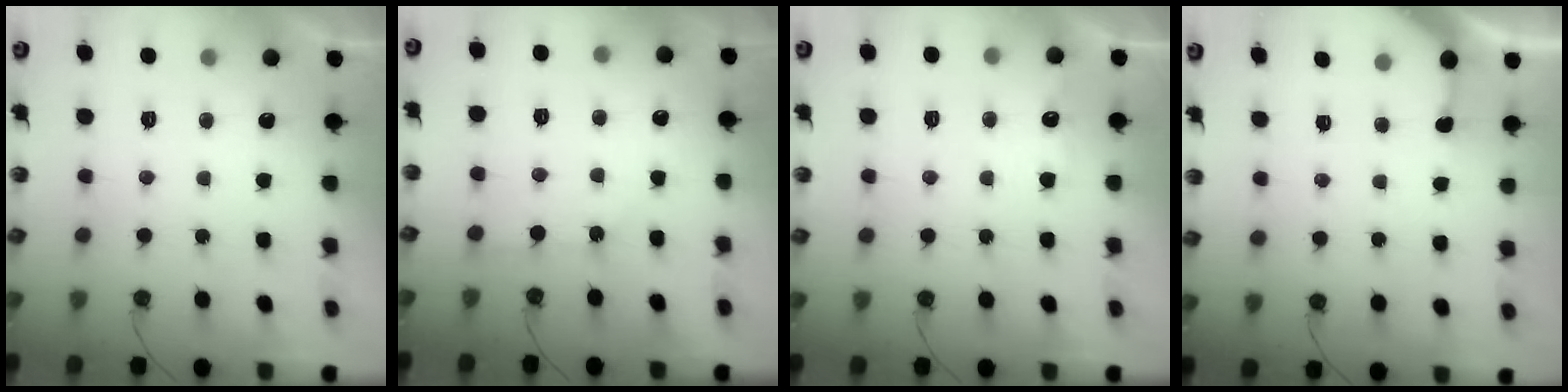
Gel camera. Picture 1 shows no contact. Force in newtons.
{"total": 2.1, "press": 2.1, "slide": 0.3}
{"total": 4.6, "press": 4.5, "slide": 0.6}
{"total": 2.7, "press": 2.7, "slide": 0.4}